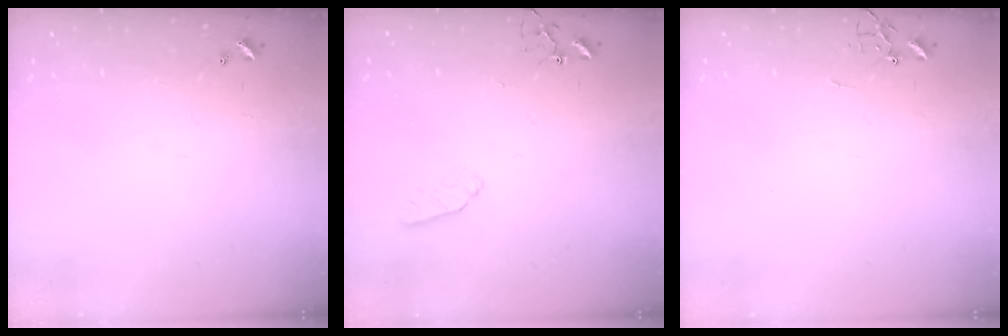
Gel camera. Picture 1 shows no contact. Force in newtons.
{"total": 6.1, "press": 6.1, "slide": 0.8}
{"total": 0.0}